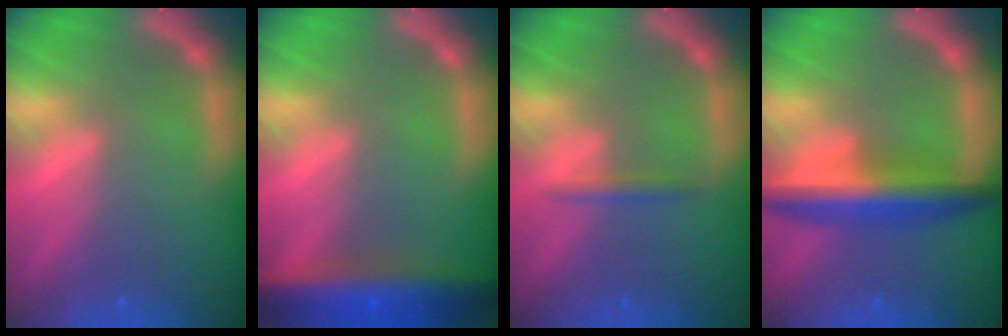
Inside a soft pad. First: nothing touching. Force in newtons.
{"total": 9.0}
{"total": 1.4}
{"total": 6.6}